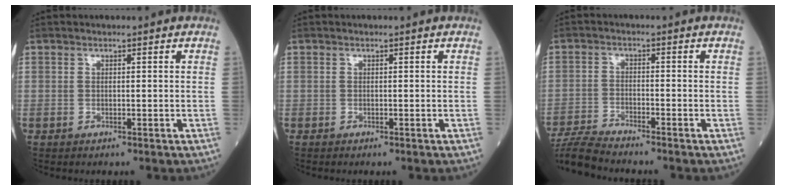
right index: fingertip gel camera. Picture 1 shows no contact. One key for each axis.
{"total": 0.0}
{"total": 7.2, "fx": -6.9, "fy": -0.5, "fz": 2.0, "tx": -0.042, "ty": -0.016, "tz": -0.127}